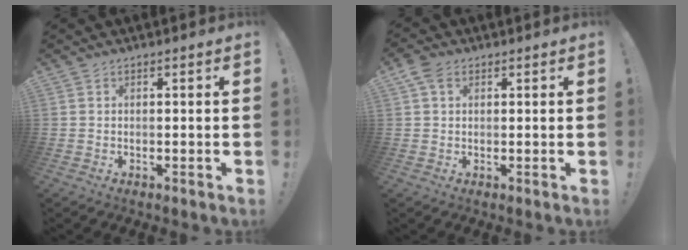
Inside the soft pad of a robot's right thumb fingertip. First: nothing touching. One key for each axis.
{"total": 4.1, "fx": 1.8, "fy": 2.7, "fz": 2.5, "tx": -0.047, "ty": 0.000, "tz": 0.035}